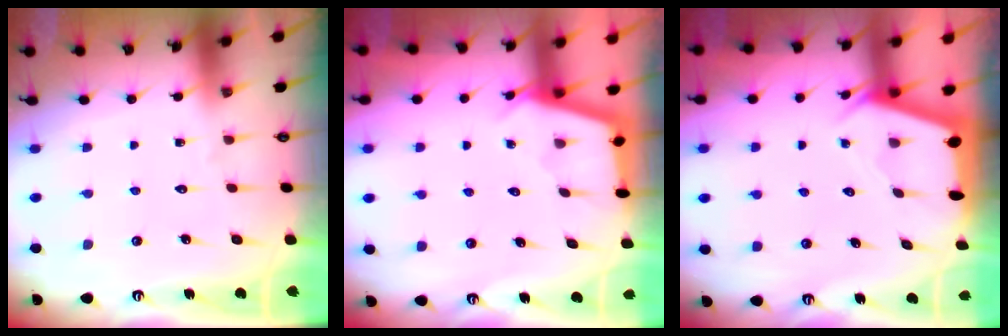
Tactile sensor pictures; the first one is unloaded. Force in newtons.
{"total": 2.9, "press": 2.9, "slide": 0.3}
{"total": 2.4, "press": 2.4, "slide": 0.3}